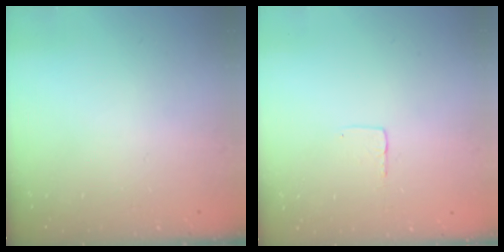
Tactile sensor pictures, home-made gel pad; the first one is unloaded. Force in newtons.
{"total": 2.7, "press": 2.7, "slide": 0.1}